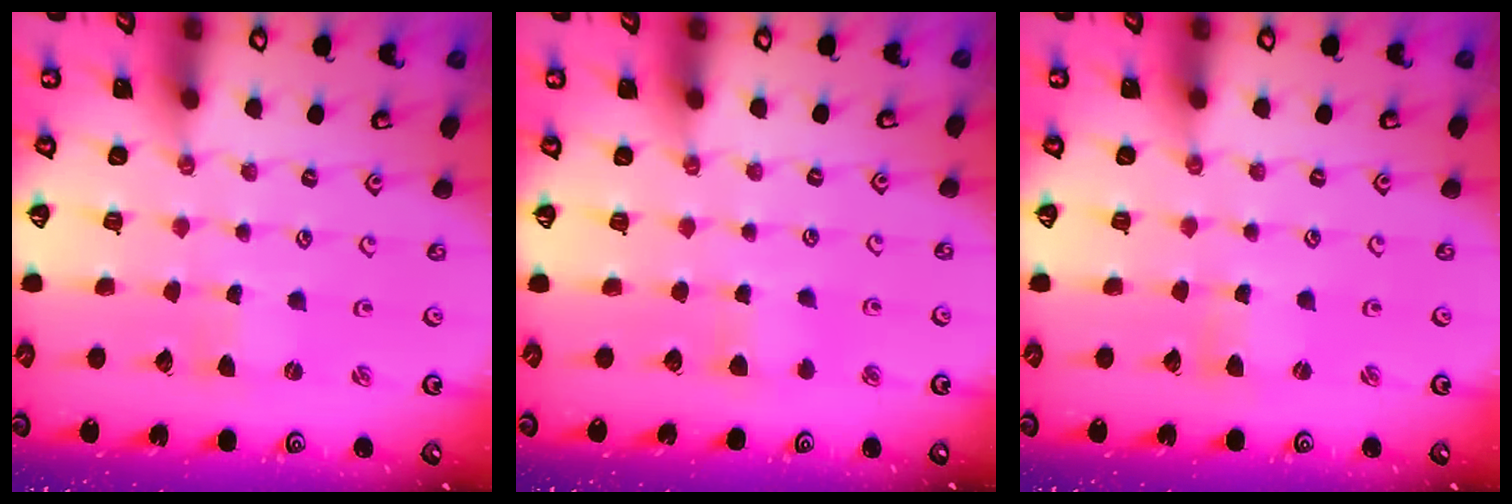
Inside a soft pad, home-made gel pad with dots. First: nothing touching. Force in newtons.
{"total": 4.7, "press": 4.6, "slide": 0.7}
{"total": 0.8, "press": 0.8, "slide": 0.1}